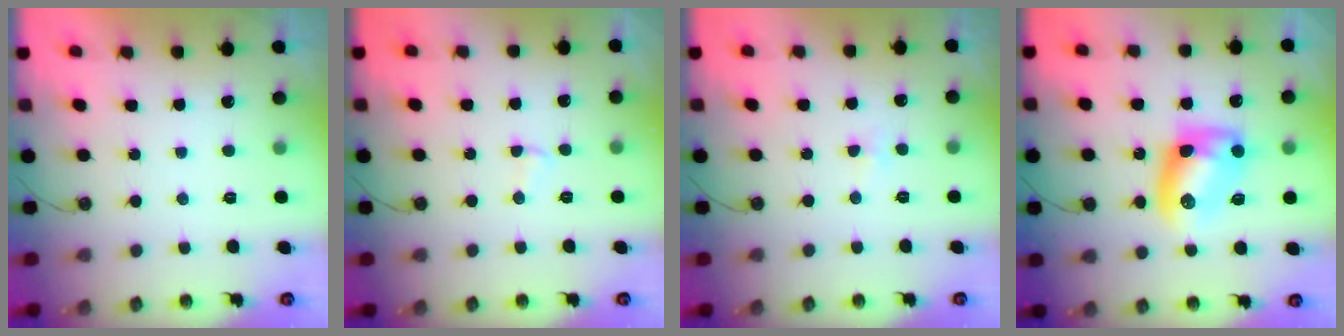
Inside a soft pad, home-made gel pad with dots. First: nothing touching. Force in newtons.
{"total": 2.5, "press": 2.5, "slide": 0.5}
{"total": 3.0, "press": 2.9, "slide": 0.6}
{"total": 10.7, "press": 10.7, "slide": 0.4}